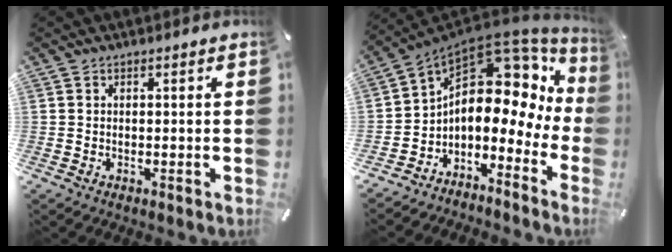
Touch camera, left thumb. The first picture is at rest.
{"total": 12.5, "force": [4.6, 8.1, 8.3], "torque": [-0.119, -0.065, 0.072]}